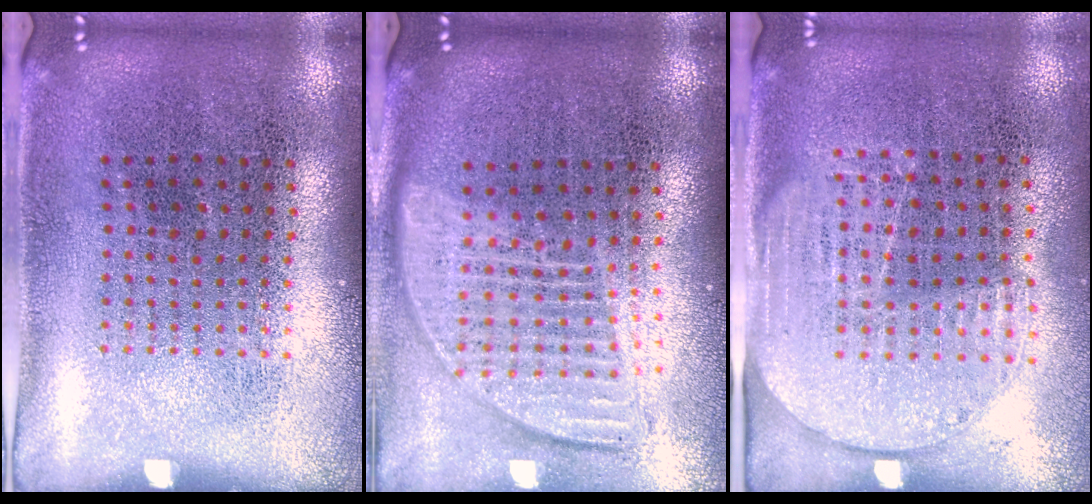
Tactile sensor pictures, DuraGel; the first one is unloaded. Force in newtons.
{"total": 1.8, "press": 1.6, "slide": 0.9}
{"total": 1.6, "press": 1.4, "slide": 0.7}